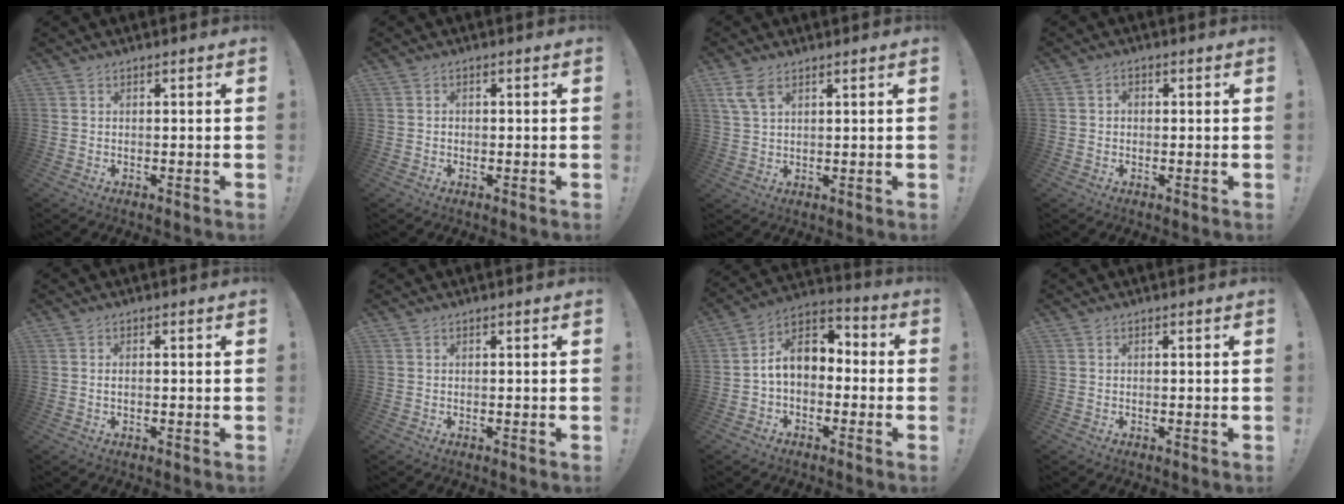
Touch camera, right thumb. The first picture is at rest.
{"total": 0.9, "force": [-0.6, 0.5, 0.4], "torque": [-0.006, 0.003, -0.010]}
{"total": 6.0, "force": [3.4, 3.0, 4.0], "torque": [-0.079, -0.004, 0.067]}
{"total": 1.7, "force": [-0.4, 1.4, 0.9], "torque": [-0.022, 0.009, -0.008]}
{"total": 0.8, "force": [-0.3, 0.3, 0.6], "torque": [-0.018, 0.003, -0.003]}
{"total": 0.0}
{"total": 10.2, "force": [0.0, 7.4, 7.1], "torque": [-0.109, 0.012, 0.007]}
{"total": 0.0}